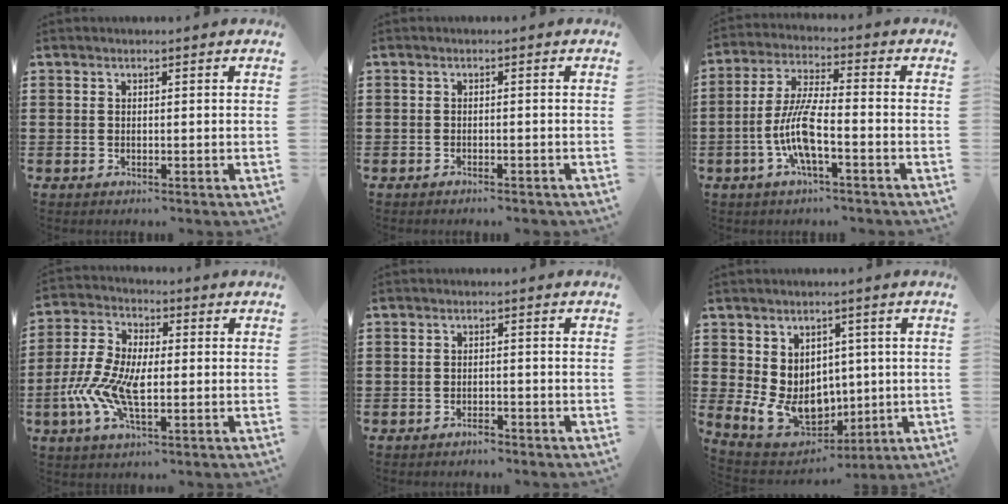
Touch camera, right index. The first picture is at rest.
{"total": 0.7, "force": [-0.7, 0.0, 0.2], "torque": [-0.007, -0.001, -0.014]}
{"total": 8.1, "force": [-2.9, 1.7, 7.4], "torque": [-0.172, -0.011, -0.063]}
{"total": 9.1, "force": [-2.1, 4.6, 7.5], "torque": [-0.185, -0.010, -0.045]}
{"total": 1.4, "force": [-1.4, 0.2, 0.3], "torque": [-0.011, -0.003, -0.027]}
{"total": 8.8, "force": [0.2, 7.4, 4.8], "torque": [-0.113, -0.001, 0.011]}